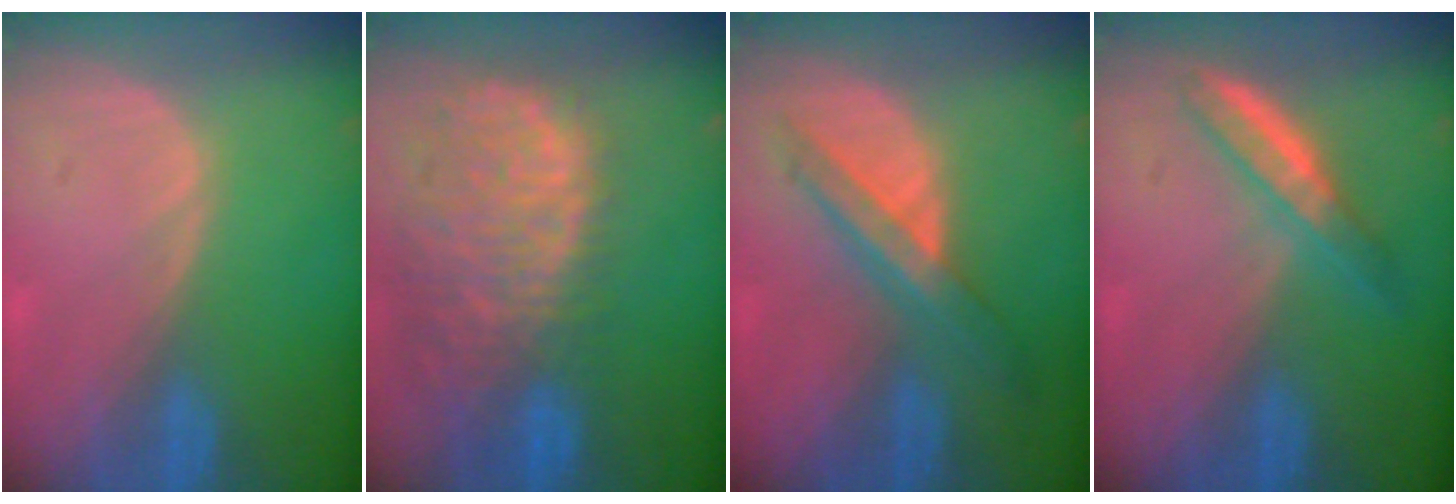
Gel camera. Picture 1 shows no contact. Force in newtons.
{"total": 13.5, "press": 11.1, "slide": 7.8}
{"total": 7.2, "press": 6.1, "slide": 3.8}
{"total": 4.9, "press": 4.5, "slide": 1.9}